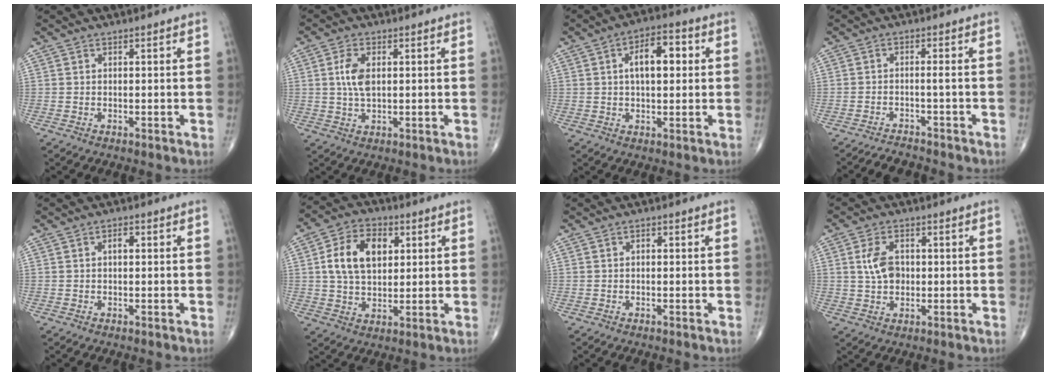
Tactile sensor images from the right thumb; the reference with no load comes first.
{"total": 5.1, "force": [0.9, 2.6, 4.3], "torque": [-0.091, -0.001, 0.016]}
{"total": 8.9, "force": [1.7, 4.4, 7.6], "torque": [-0.098, 0.013, 0.020]}
{"total": 3.5, "force": [-3.5, 0.0, 0.3], "torque": [-0.011, 0.019, -0.059]}
{"total": 1.4, "force": [0.2, 0.7, 1.1], "torque": [-0.015, 0.002, 0.000]}
{"total": 11.7, "force": [2.7, 7.5, 8.6], "torque": [-0.135, 0.003, 0.046]}
{"total": 0.7, "force": [0.0, 0.4, 0.6], "torque": [-0.005, 0.002, -0.002]}
{"total": 5.9, "force": [0.7, 4.0, 4.3], "torque": [-0.074, 0.002, 0.013]}